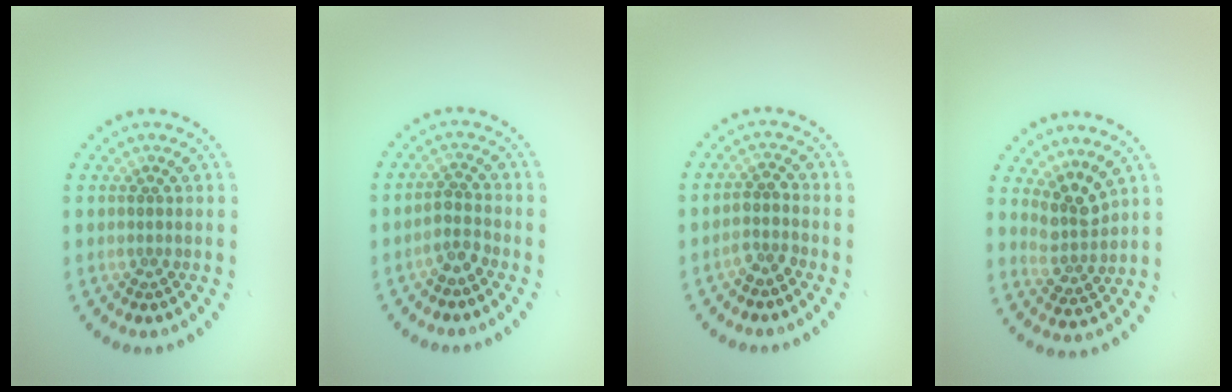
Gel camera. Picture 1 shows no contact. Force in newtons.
{"total": 1.8, "press": 1.4, "slide": 1.2}
{"total": 1.7, "press": 1.3, "slide": 1.1}
{"total": 2.7, "press": 1.9, "slide": 1.9}